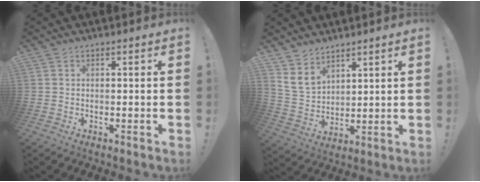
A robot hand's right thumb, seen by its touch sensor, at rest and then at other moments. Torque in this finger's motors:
{"motor_torque": [0.31, 0.31, 0.14, 0.14, 0.00]}